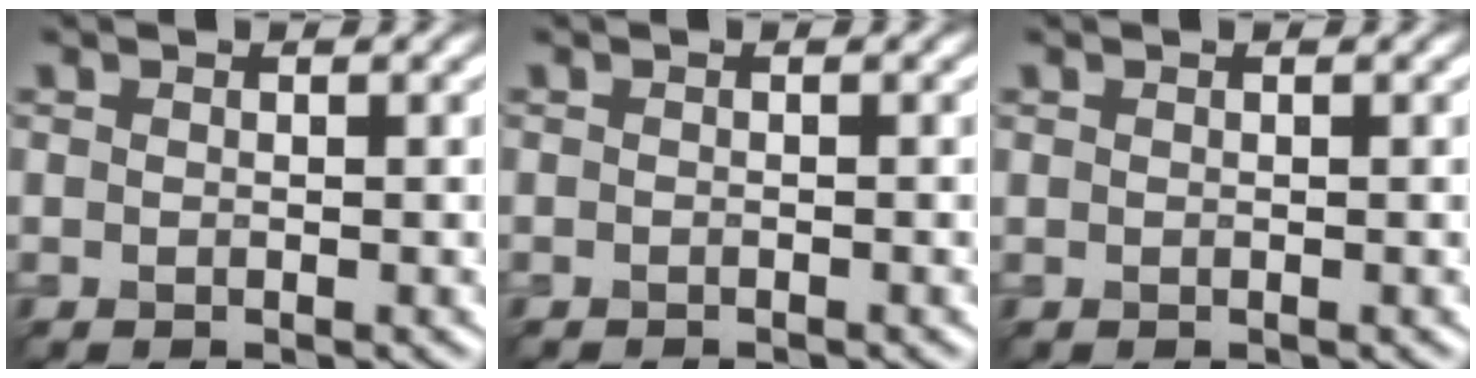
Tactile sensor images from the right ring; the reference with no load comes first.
{"total": 1.1, "force": [-1.1, 0.1, 0.2], "torque": [0.002, -0.007, -0.016]}
{"total": 0.0}